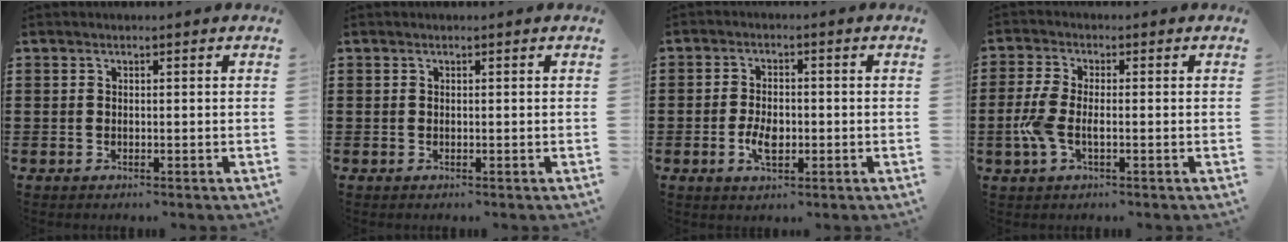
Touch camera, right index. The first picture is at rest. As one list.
[{"total": 0.0}, {"total": 4.5, "force": [-1.0, 2.3, 3.7], "torque": [-0.080, 0.000, -0.020]}, {"total": 4.5, "force": [-1.1, 1.8, 4.0], "torque": [-0.103, -0.010, -0.028]}]